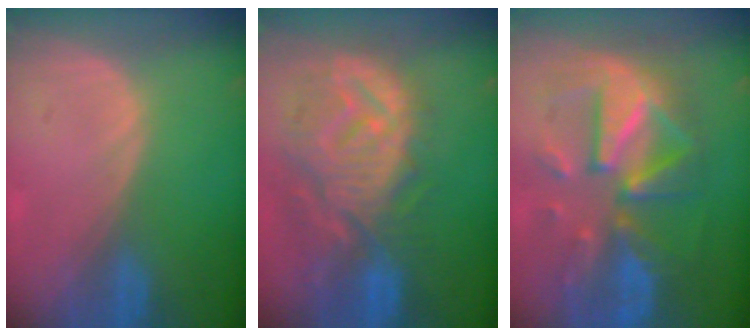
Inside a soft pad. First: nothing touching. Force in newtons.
{"total": 12.4, "press": 11.1, "slide": 5.5}
{"total": 12.1, "press": 12.0, "slide": 1.3}